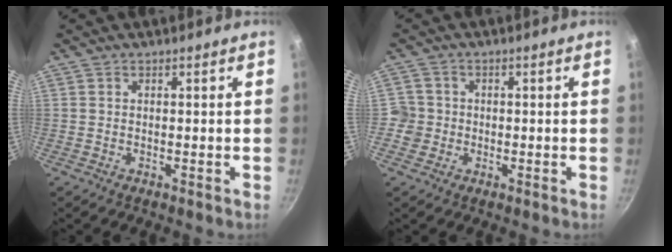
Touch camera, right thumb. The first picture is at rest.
{"total": 3.8, "force": [-0.9, 3.6, 0.6], "torque": [0.013, 0.012, -0.019]}